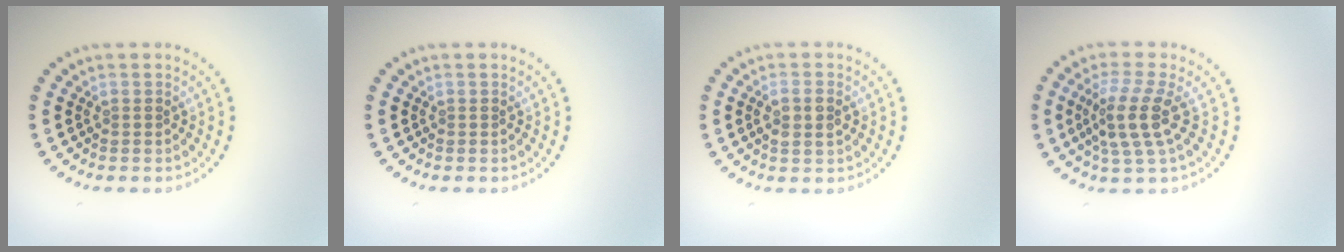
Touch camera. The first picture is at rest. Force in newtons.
{"total": 0.0}
{"total": 2.3, "press": 2.2, "slide": 0.8}
{"total": 3.8, "press": 3.2, "slide": 2.1}